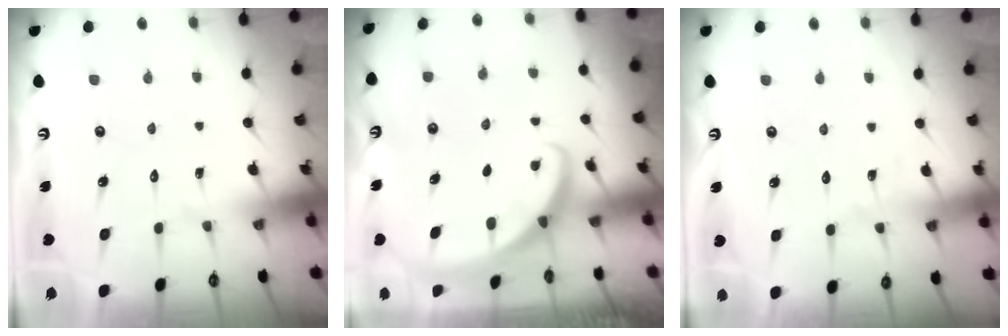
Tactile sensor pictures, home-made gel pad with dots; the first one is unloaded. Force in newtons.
{"total": 1.9, "press": 1.9, "slide": 0.1}
{"total": 2.7, "press": 2.7, "slide": 0.3}